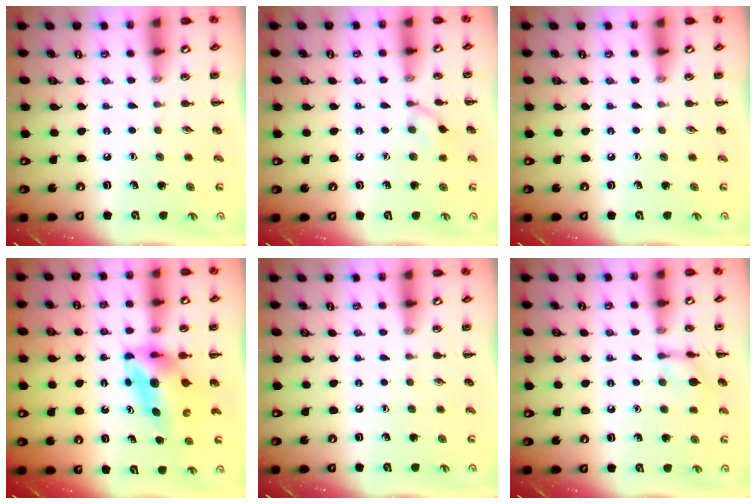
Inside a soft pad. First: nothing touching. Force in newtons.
{"total": 6.6, "press": 6.4, "slide": 1.4}
{"total": 0.0}
{"total": 5.3, "press": 5.2, "slide": 0.9}
{"total": 0.0}
{"total": 8.9, "press": 8.9, "slide": 0.4}